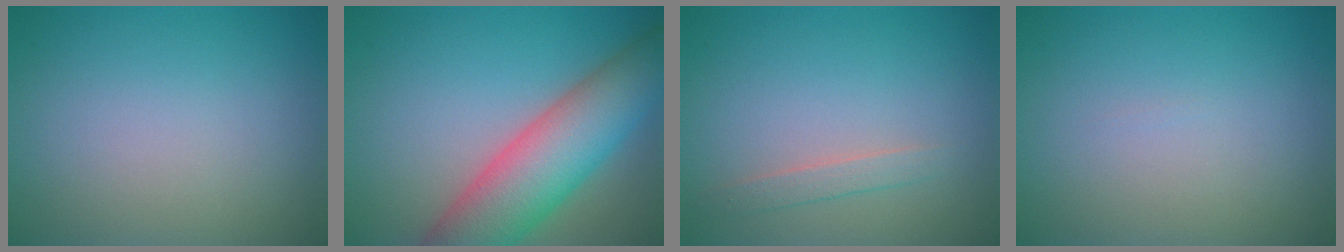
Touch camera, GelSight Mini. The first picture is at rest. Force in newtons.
{"total": 9.5, "press": 9.5, "slide": 0.7}
{"total": 1.3, "press": 1.3, "slide": 0.1}
{"total": 0.0}